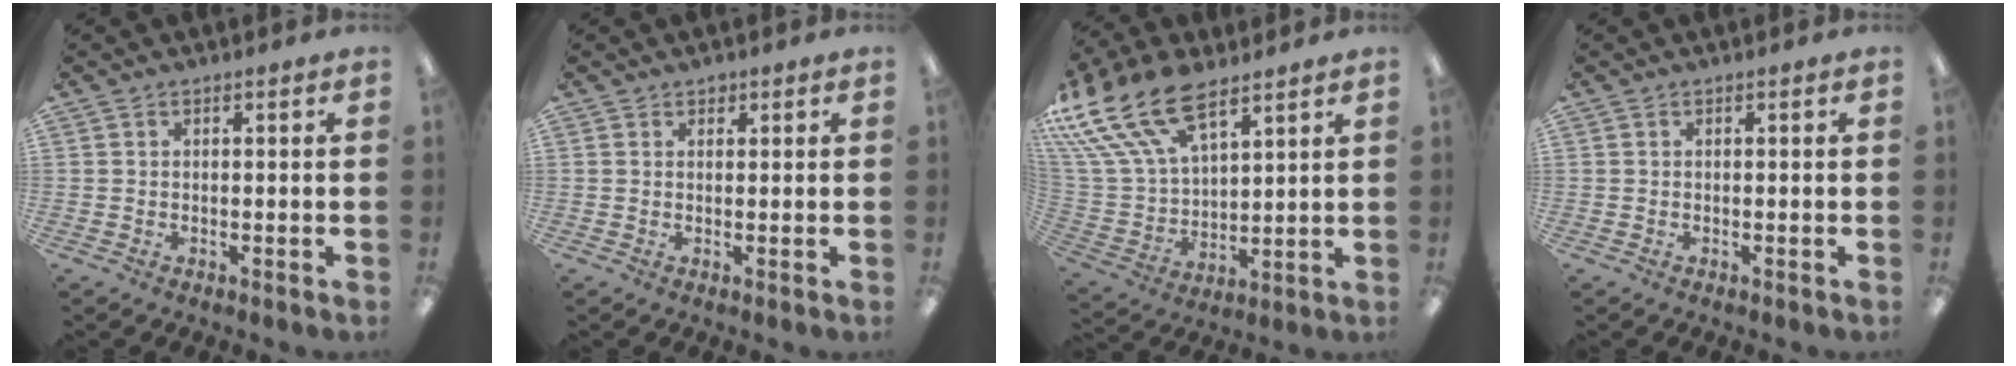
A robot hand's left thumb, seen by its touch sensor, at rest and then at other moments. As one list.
[{"total": 1.1, "force": [0.9, 0.5, 0.3], "torque": [0.002, -0.003, 0.015]}, {"total": 22.2, "force": [13.4, 12.0, 13.0], "torque": [-0.293, -0.069, 0.245]}, {"total": 0.0}]